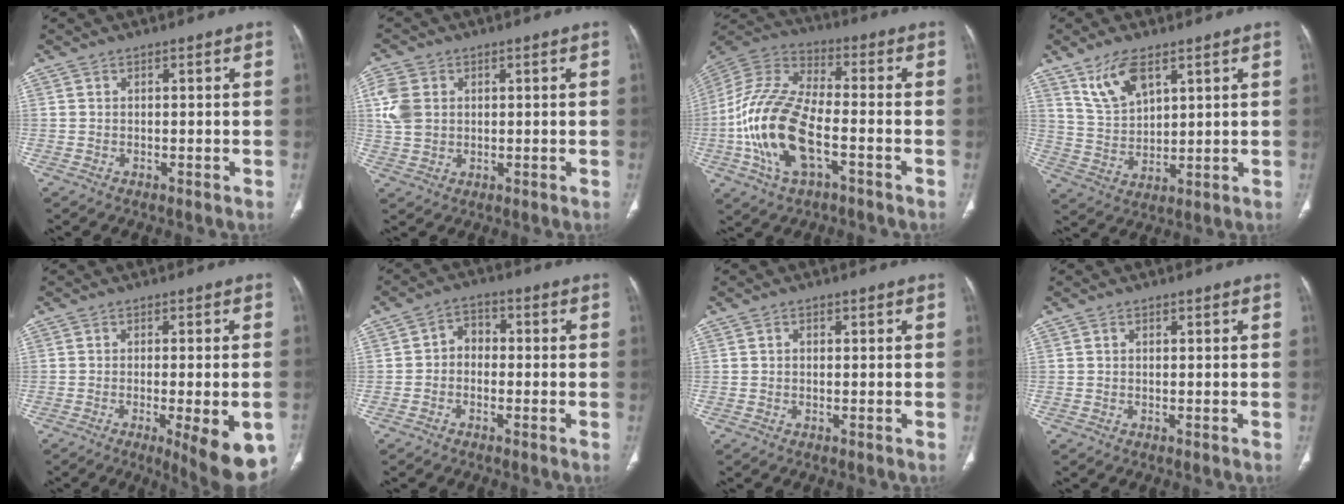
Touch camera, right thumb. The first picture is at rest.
{"total": 6.6, "force": [1.4, 5.2, 3.8], "torque": [-0.079, 0.001, 0.030]}
{"total": 18.3, "force": [-5.1, 8.7, 15.3], "torque": [-0.319, 0.026, -0.096]}
{"total": 8.7, "force": [5.3, 4.1, 5.6], "torque": [-0.098, -0.026, 0.112]}
{"total": 13.0, "force": [-5.1, 3.5, 11.5], "torque": [-0.115, -0.006, -0.061]}
{"total": 4.2, "force": [-0.5, 3.4, 2.4], "torque": [-0.017, 0.020, -0.022]}
{"total": 1.0, "force": [0.3, 0.8, 0.5], "torque": [-0.006, 0.001, 0.003]}
{"total": 0.7, "force": [0.3, 0.5, 0.3], "torque": [-0.003, -0.001, 0.004]}